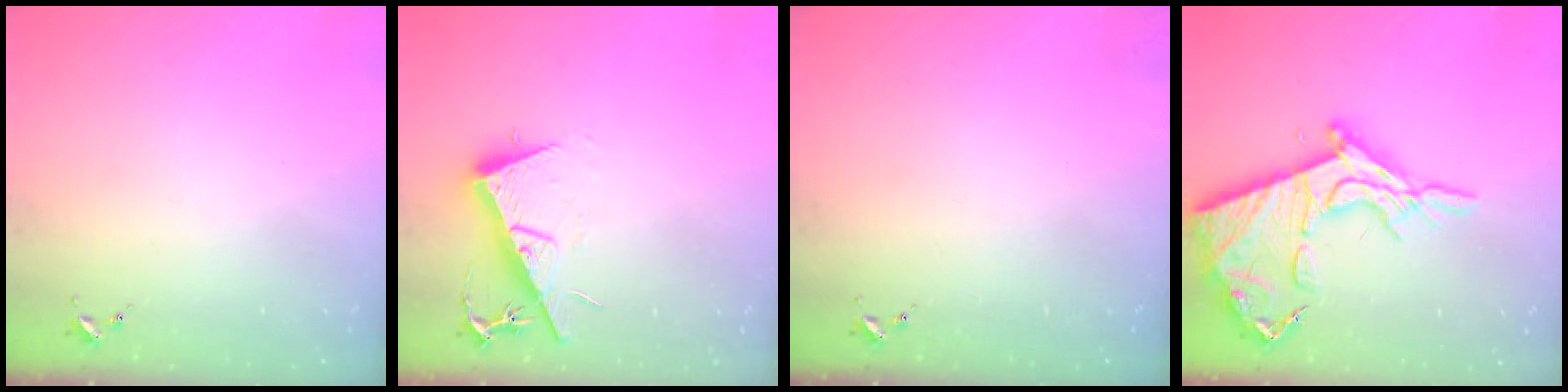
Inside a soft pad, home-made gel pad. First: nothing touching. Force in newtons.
{"total": 12.5, "press": 12.5, "slide": 0.5}
{"total": 0.0}
{"total": 19.4, "press": 19.4, "slide": 1.4}